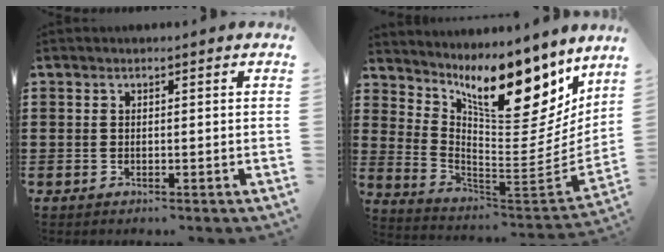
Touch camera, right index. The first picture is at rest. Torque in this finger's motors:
{"motor_torque": [1.14, 1.00, 1.05, 0.21]}